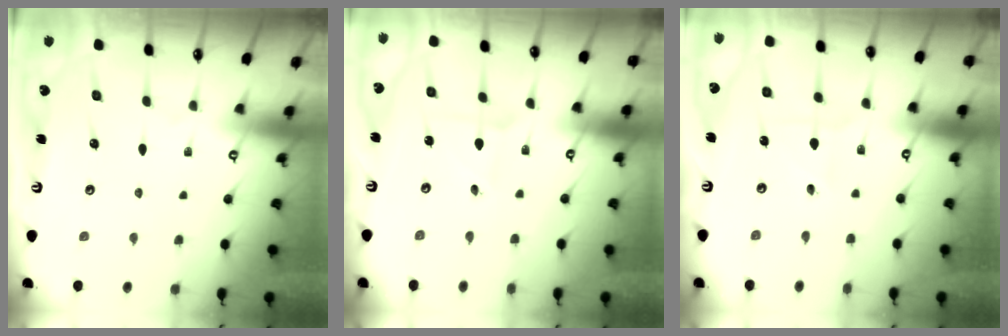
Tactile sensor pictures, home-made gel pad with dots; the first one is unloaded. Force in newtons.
{"total": 2.4, "press": 2.4, "slide": 0.1}
{"total": 2.6, "press": 2.6, "slide": 0.2}